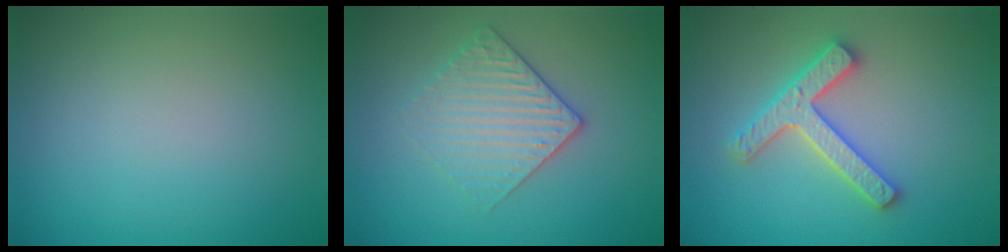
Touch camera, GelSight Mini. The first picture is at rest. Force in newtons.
{"total": 3.1, "press": 2.8, "slide": 1.4}
{"total": 4.2, "press": 4.2, "slide": 0.7}